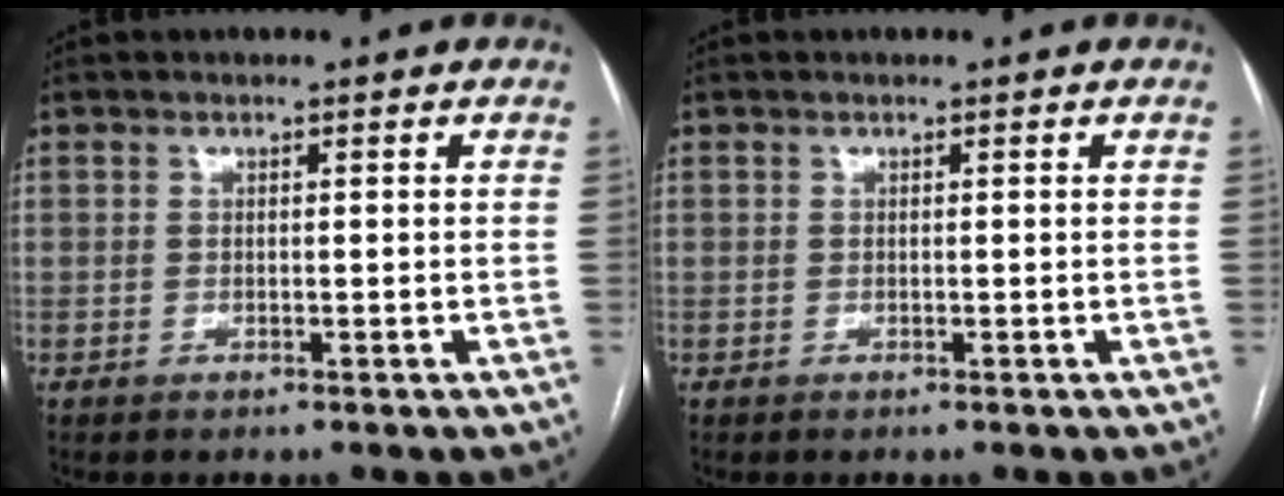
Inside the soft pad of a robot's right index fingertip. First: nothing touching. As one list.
[{"total": 0.0}]